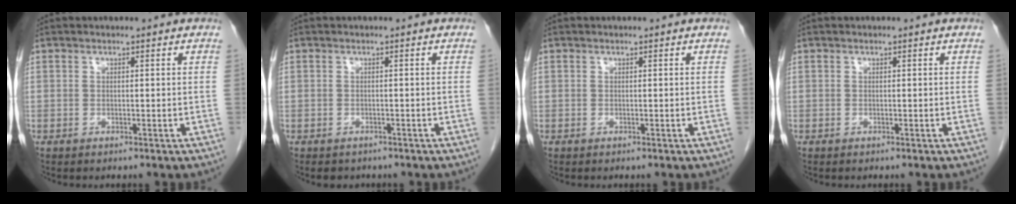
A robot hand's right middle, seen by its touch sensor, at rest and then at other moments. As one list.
[{"total": 2.5, "force": [-2.1, 1.3, 0.5], "torque": [-0.009, 0.000, -0.025]}, {"total": 0.0}, {"total": 0.0}]